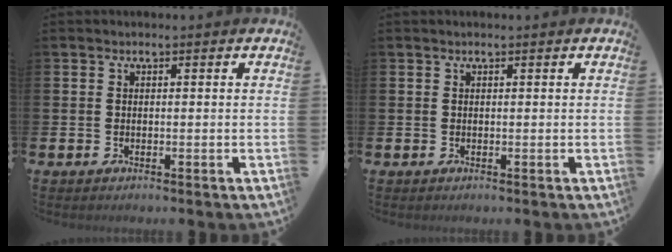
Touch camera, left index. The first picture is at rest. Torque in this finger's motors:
{"motor_torque": [0.28, -0.84, -0.04, 0.02]}